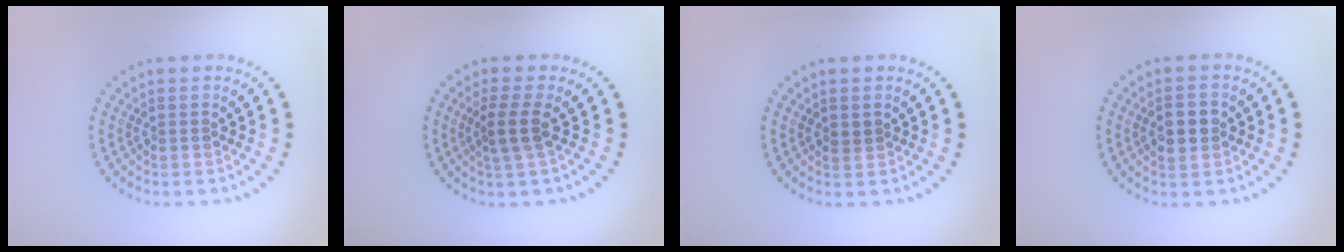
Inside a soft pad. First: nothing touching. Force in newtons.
{"total": 2.5, "press": 2.0, "slide": 1.5}
{"total": 0.7, "press": 0.7, "slide": 0.2}
{"total": 2.9, "press": 2.9, "slide": 0.1}